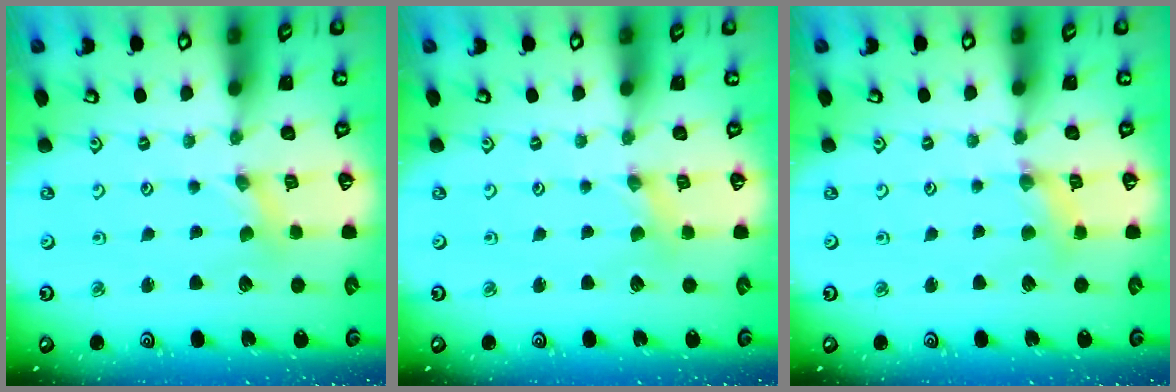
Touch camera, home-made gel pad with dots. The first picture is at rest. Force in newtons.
{"total": 1.1, "press": 1.1, "slide": 0.2}
{"total": 3.3, "press": 3.3, "slide": 0.4}